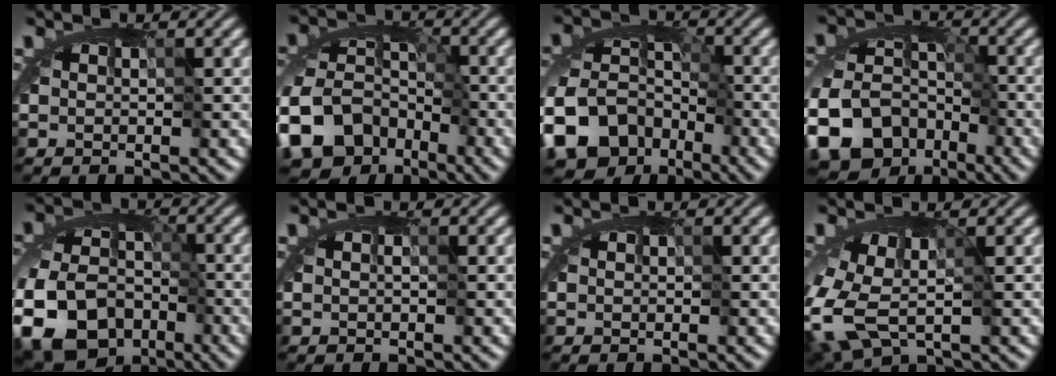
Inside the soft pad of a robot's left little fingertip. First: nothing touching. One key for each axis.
{"total": 12.7, "fx": -9.8, "fy": 7.9, "fz": 2.0, "tx": -0.034, "ty": -0.034, "tz": -0.173}
{"total": 14.7, "fx": -10.6, "fy": 9.9, "fz": 2.6, "tx": -0.045, "ty": -0.048, "tz": -0.186}
{"total": 17.0, "fx": -11.2, "fy": 12.3, "fz": 3.4, "tx": -0.061, "ty": -0.056, "tz": -0.190}
{"total": 13.9, "fx": -7.8, "fy": 10.2, "fz": 5.5, "tx": -0.094, "ty": -0.030, "tz": -0.148}
{"total": 0.0}
{"total": 0.0}
{"total": 4.9, "fx": -1.9, "fy": 2.3, "fz": 3.9, "tx": -0.084, "ty": -0.011, "tz": -0.039}